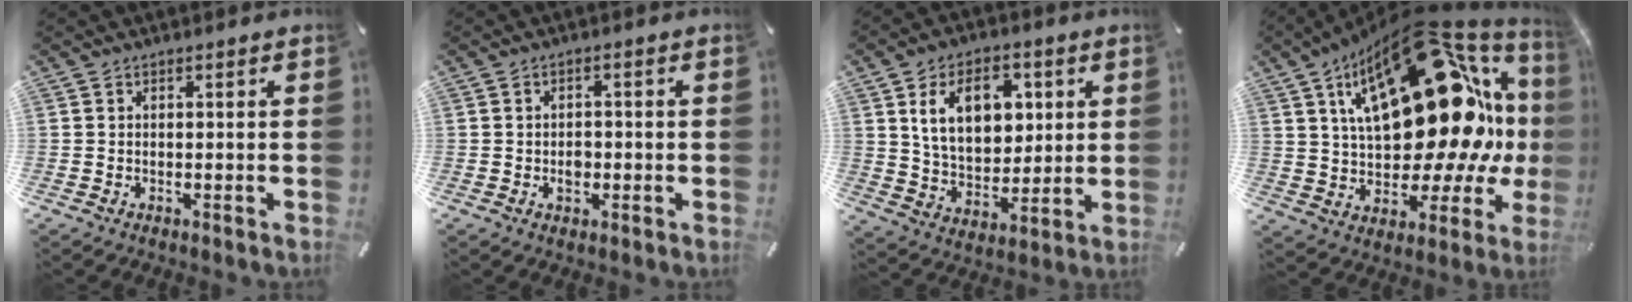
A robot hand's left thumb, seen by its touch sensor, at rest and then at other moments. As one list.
[{"total": 2.8, "force": [-0.6, 2.1, 1.8], "torque": [-0.027, 0.000, -0.013]}, {"total": 13.3, "force": [4.6, 9.4, 8.1], "torque": [-0.133, 0.001, 0.085]}, {"total": 32.9, "force": [8.8, 16.5, 27.0], "torque": [-0.410, -0.076, 0.166]}]